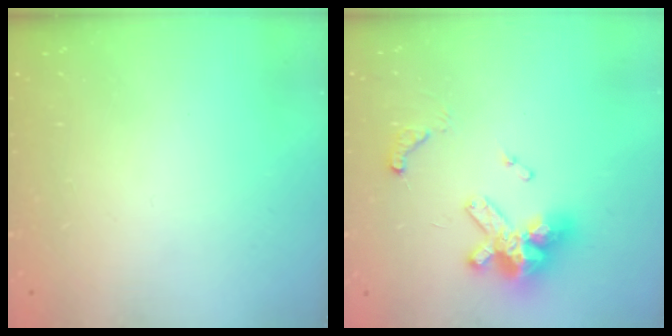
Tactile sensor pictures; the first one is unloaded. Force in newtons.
{"total": 14.2, "press": 14.1, "slide": 2.1}